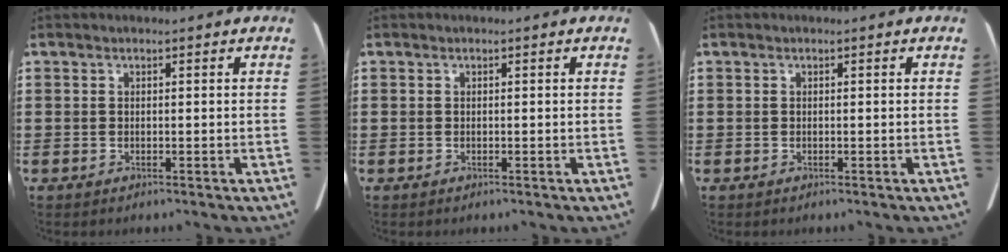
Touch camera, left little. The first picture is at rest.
{"total": 0.0}
{"total": 0.0}